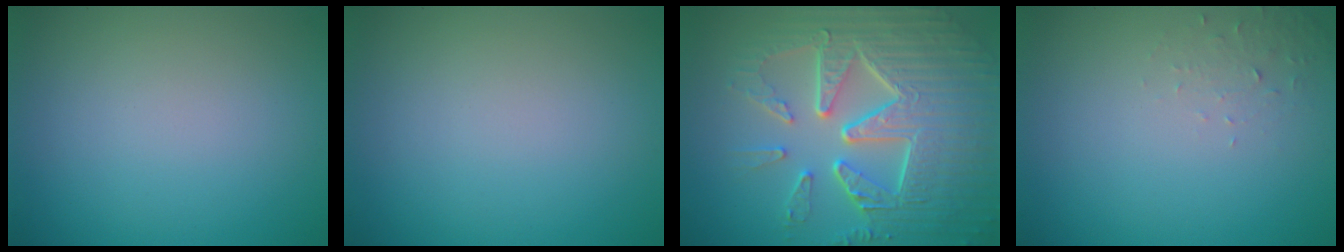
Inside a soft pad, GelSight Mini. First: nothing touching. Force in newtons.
{"total": 0.0}
{"total": 9.7, "press": 6.5, "slide": 7.1}
{"total": 1.2, "press": 1.2, "slide": 0.1}